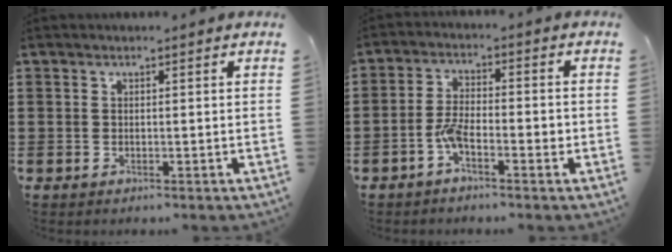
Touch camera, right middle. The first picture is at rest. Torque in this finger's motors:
{"motor_torque": [0.24, -0.14, 0.23, 0.08]}